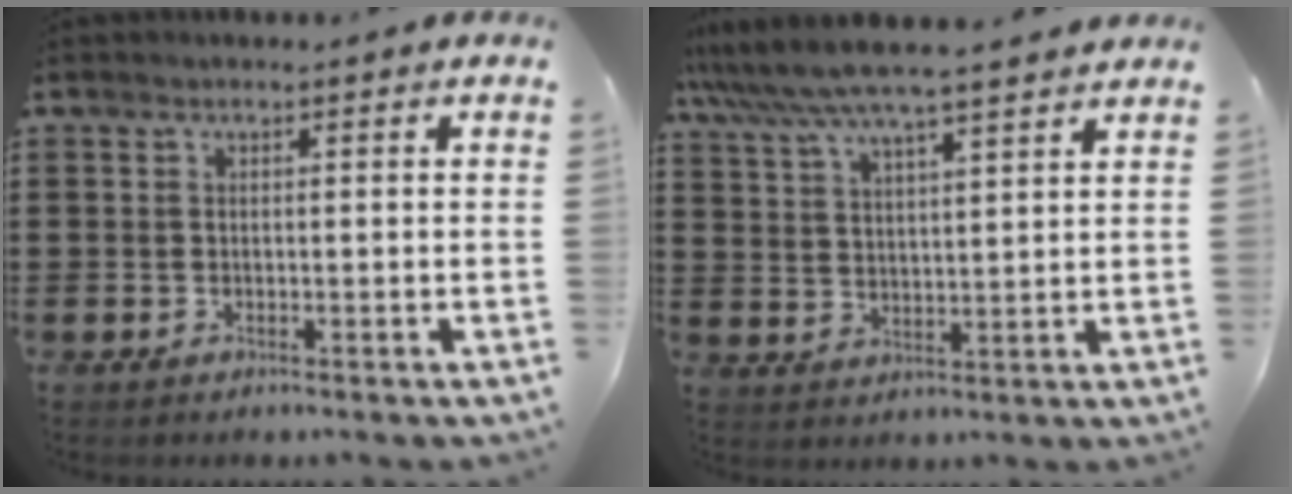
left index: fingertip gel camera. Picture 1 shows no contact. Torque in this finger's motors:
{"motor_torque": [2.14, 0.00, 0.80, 0.21]}